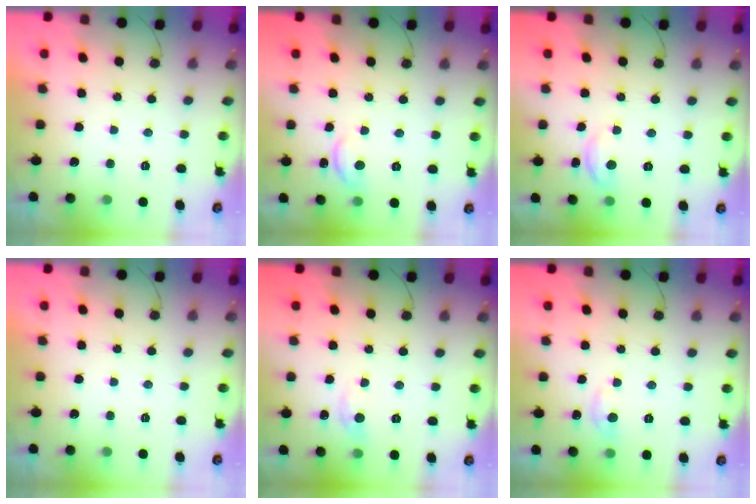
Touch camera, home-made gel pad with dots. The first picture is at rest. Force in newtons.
{"total": 8.6, "press": 8.5, "slide": 0.8}
{"total": 5.3, "press": 5.2, "slide": 0.6}
{"total": 0.0}
{"total": 5.0, "press": 4.9, "slide": 0.6}
{"total": 7.0, "press": 7.0, "slide": 0.9}